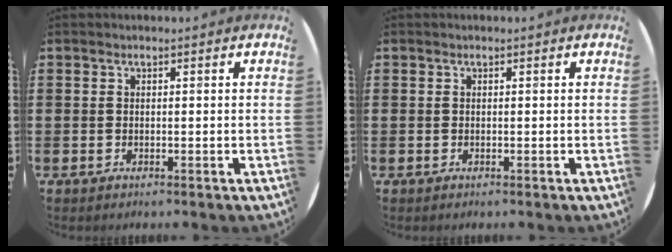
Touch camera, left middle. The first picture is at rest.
{"total": 0.0}